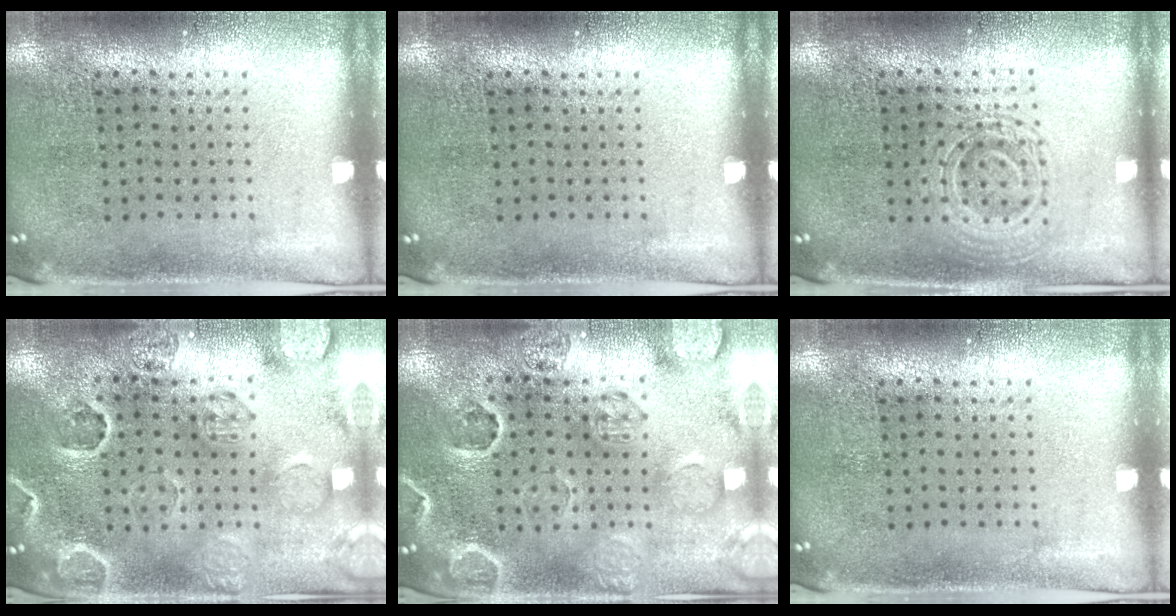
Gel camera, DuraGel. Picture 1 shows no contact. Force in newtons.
{"total": 0.0}
{"total": 2.7, "press": 2.6, "slide": 0.6}
{"total": 2.8, "press": 2.7, "slide": 0.5}
{"total": 2.8, "press": 2.7, "slide": 0.5}
{"total": 0.0}